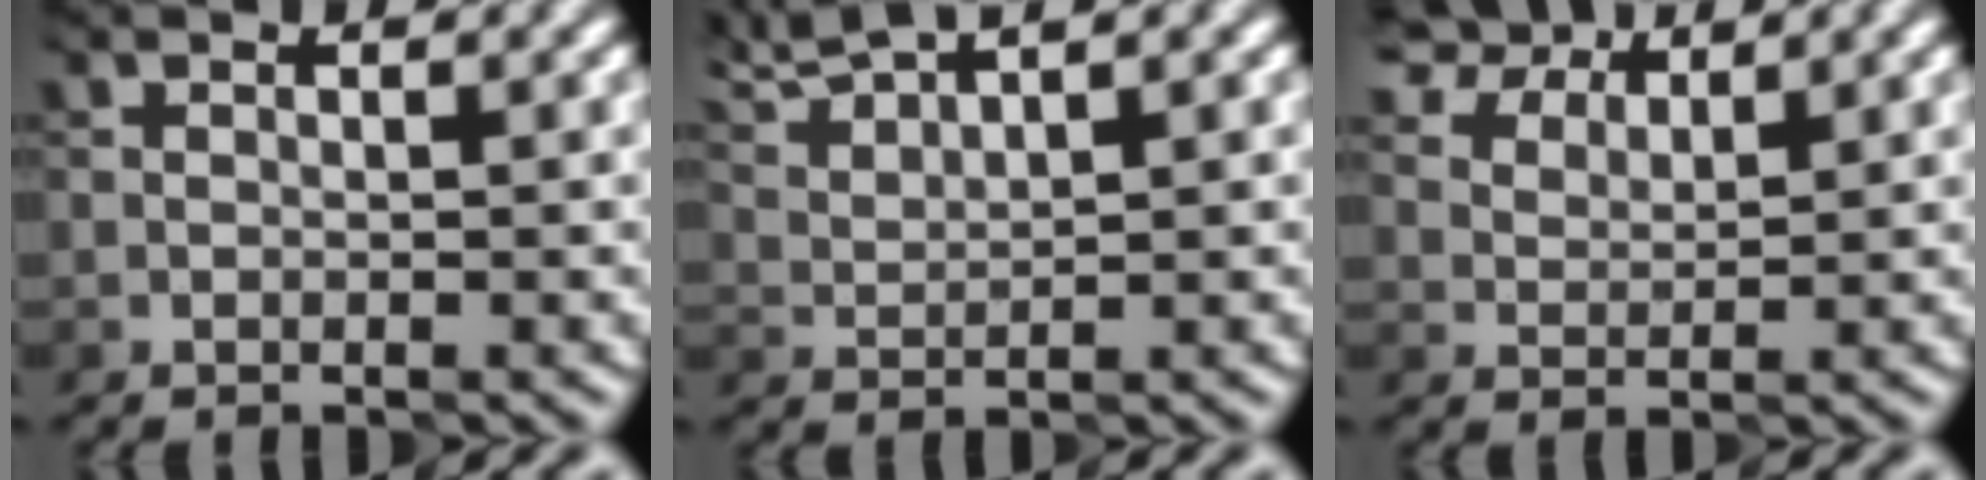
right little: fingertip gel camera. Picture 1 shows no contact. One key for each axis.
{"total": 3.7, "fx": 3.5, "fy": -0.1, "fz": 1.4, "tx": -0.046, "ty": 0.013, "tz": 0.078}
{"total": 6.7, "fx": 5.7, "fy": 2.6, "fz": 2.3, "tx": -0.071, "ty": 0.002, "tz": 0.111}